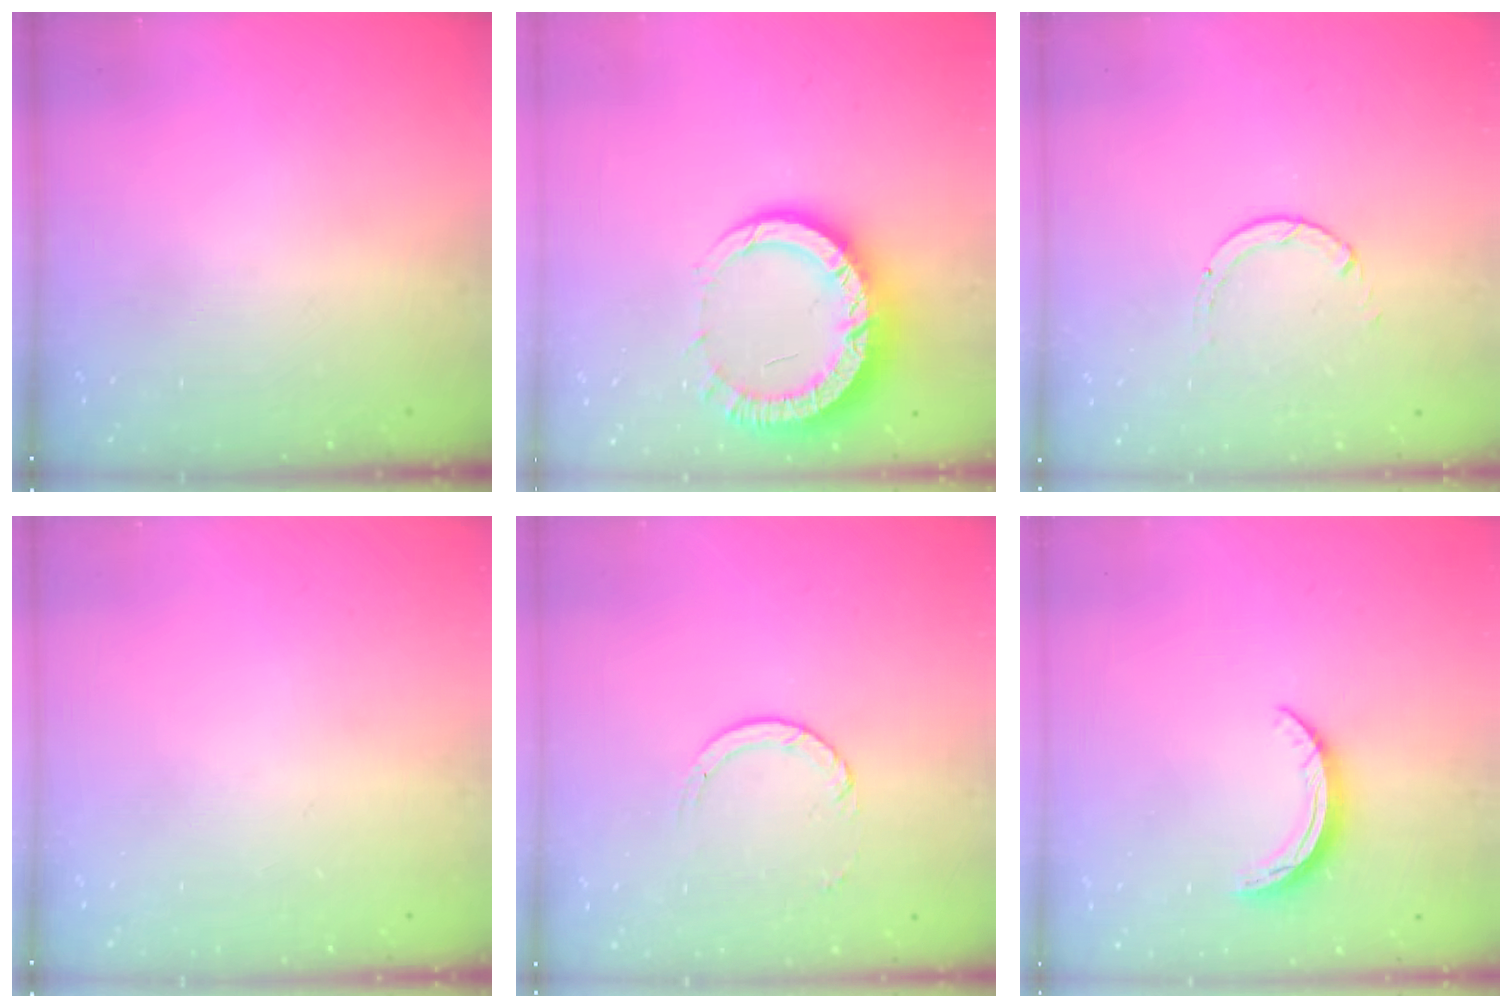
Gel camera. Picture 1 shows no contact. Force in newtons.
{"total": 12.4, "press": 12.4, "slide": 1.2}
{"total": 0.9, "press": 0.9, "slide": 0.1}
{"total": 0.0}
{"total": 3.0, "press": 2.9, "slide": 0.4}
{"total": 6.3, "press": 6.3, "slide": 0.6}